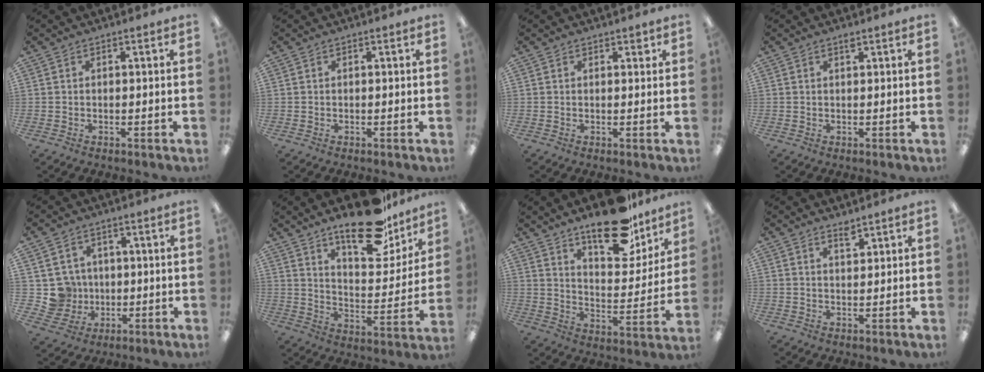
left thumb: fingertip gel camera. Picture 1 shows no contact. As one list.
[{"total": 0.0}, {"total": 1.1, "force": [0.8, 0.6, 0.6], "torque": [0.004, -0.005, 0.011]}, {"total": 1.0, "force": [0.8, 0.1, 0.6], "torque": [-0.005, -0.003, 0.012]}, {"total": 7.3, "force": [0.7, 7.2, 0.8], "torque": [-0.032, 0.005, 0.025]}, {"total": 21.1, "force": [15.8, 8.1, 11.4], "torque": [-0.163, -0.099, 0.265]}, {"total": 19.8, "force": [14.5, 8.3, 10.6], "torque": [-0.145, -0.093, 0.245]}, {"total": 2.3, "force": [2.1, 0.4, 0.8], "torque": [-0.012, -0.008, 0.037]}]